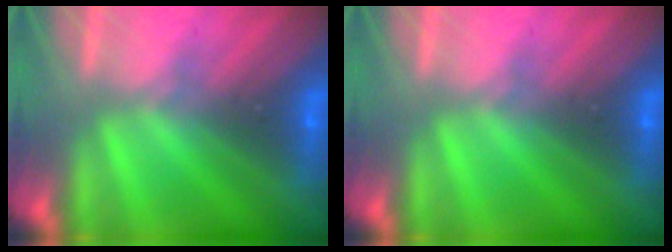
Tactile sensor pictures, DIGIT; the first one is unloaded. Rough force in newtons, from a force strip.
{"total": 0.0}